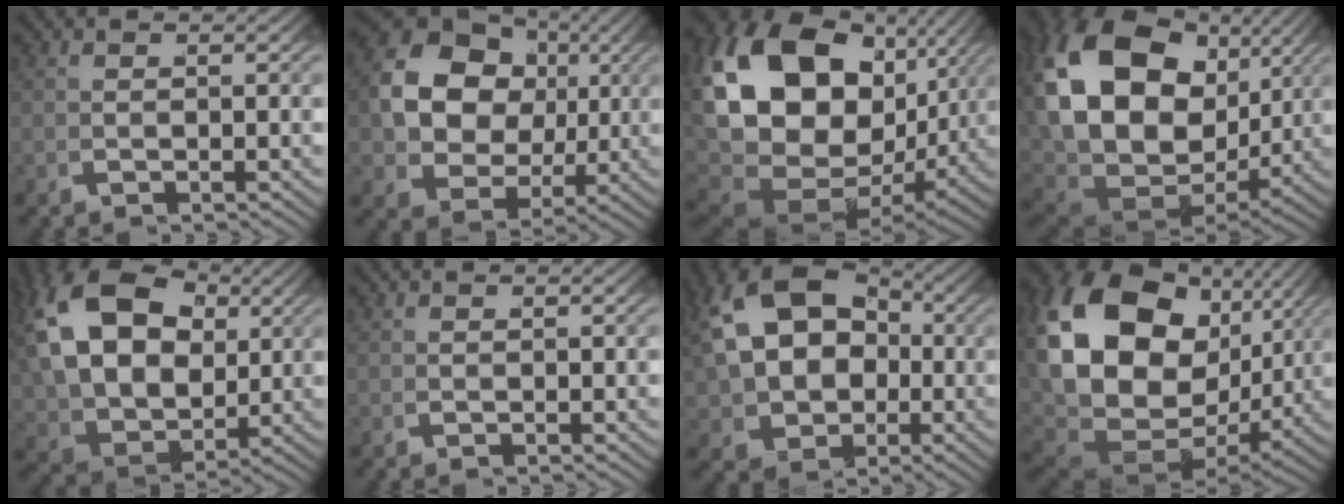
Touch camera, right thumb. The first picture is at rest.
{"total": 14.4, "force": [1.8, 11.2, 8.8], "torque": [-0.212, -0.032, 0.038]}
{"total": 26.1, "force": [2.0, 18.6, 18.3], "torque": [-0.372, -0.028, 0.042]}
{"total": 22.4, "force": [2.3, 15.7, 15.7], "torque": [-0.350, -0.029, 0.048]}
{"total": 16.9, "force": [3.0, 12.4, 11.0], "torque": [-0.269, -0.025, 0.060]}
{"total": 0.0}
{"total": 15.6, "force": [1.2, 11.9, 9.9], "torque": [-0.231, -0.037, 0.039]}
{"total": 24.9, "force": [2.4, 17.6, 17.5], "torque": [-0.372, -0.026, 0.046]}